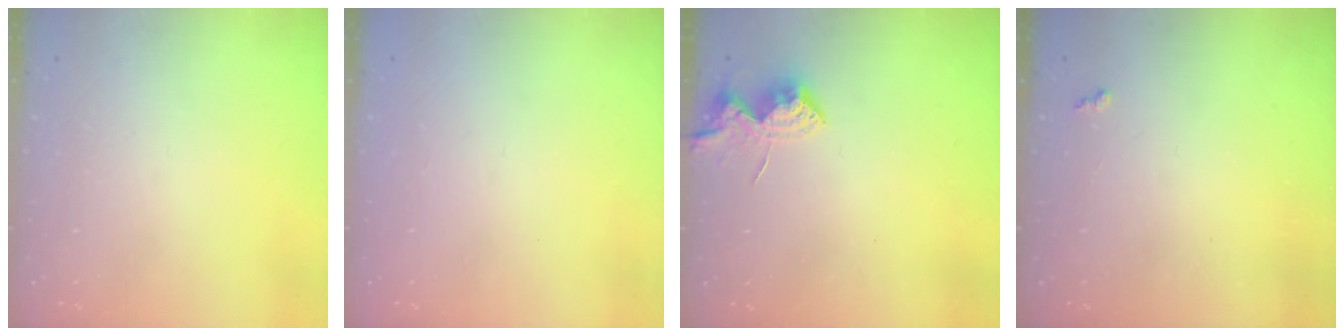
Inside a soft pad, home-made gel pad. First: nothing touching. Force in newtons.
{"total": 1.3, "press": 1.1, "slide": 0.7}
{"total": 8.6, "press": 8.6, "slide": 1.0}
{"total": 1.9, "press": 1.9, "slide": 0.5}